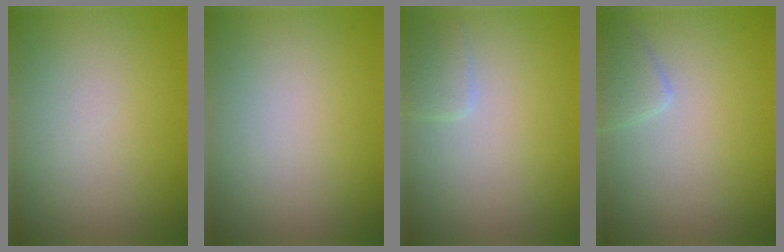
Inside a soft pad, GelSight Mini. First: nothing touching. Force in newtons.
{"total": 0.0}
{"total": 1.4, "press": 1.4, "slide": 0.1}
{"total": 1.7, "press": 1.7, "slide": 0.1}